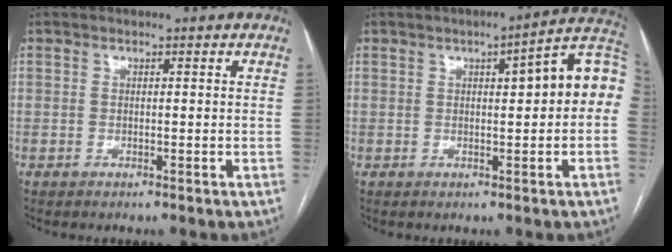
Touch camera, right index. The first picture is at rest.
{"total": 9.7, "force": [1.3, 1.7, 9.4], "torque": [-0.122, 0.034, 0.012]}